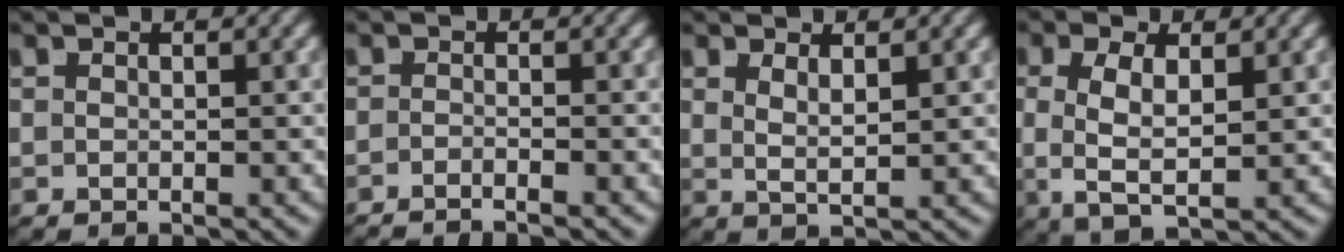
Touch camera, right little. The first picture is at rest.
{"total": 2.4, "force": [-2.4, -0.3, 0.5], "torque": [-0.001, -0.006, -0.039]}
{"total": 1.9, "force": [0.9, 0.0, 1.7], "torque": [-0.026, -0.006, 0.021]}
{"total": 5.1, "force": [0.1, 3.0, 4.2], "torque": [-0.089, -0.013, 0.009]}